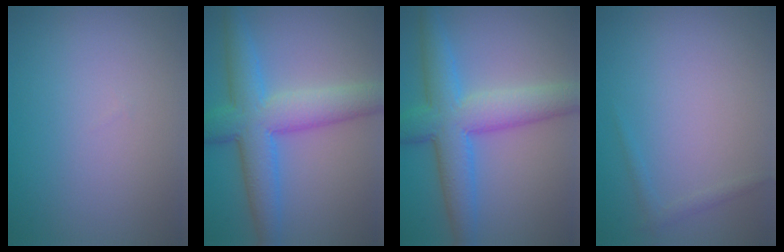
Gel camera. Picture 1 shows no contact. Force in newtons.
{"total": 7.4, "press": 7.4, "slide": 0.1}
{"total": 7.4, "press": 7.4, "slide": 0.1}
{"total": 0.8, "press": 0.8, "slide": 0.1}